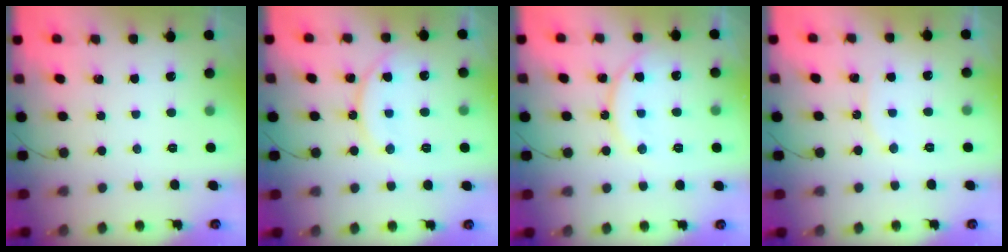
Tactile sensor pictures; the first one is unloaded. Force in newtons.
{"total": 13.3, "press": 13.3, "slide": 1.1}
{"total": 13.3, "press": 13.3, "slide": 1.1}
{"total": 6.9, "press": 6.9, "slide": 0.7}